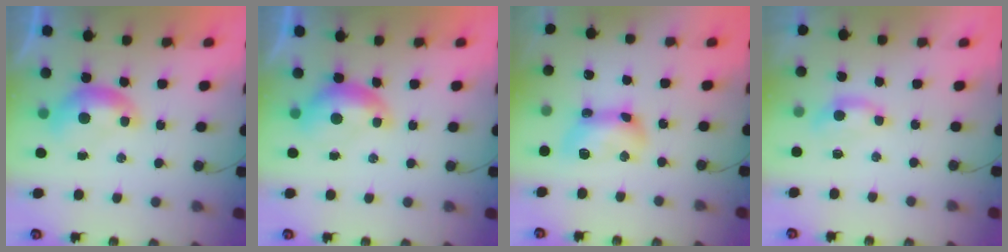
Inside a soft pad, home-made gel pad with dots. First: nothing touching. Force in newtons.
{"total": 0.9, "press": 0.8, "slide": 0.3}
{"total": 8.5, "press": 8.4, "slide": 0.5}
{"total": 0.0}